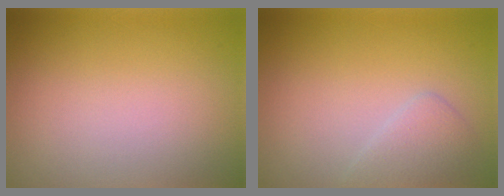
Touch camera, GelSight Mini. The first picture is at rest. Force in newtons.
{"total": 1.9, "press": 1.9, "slide": 0.0}